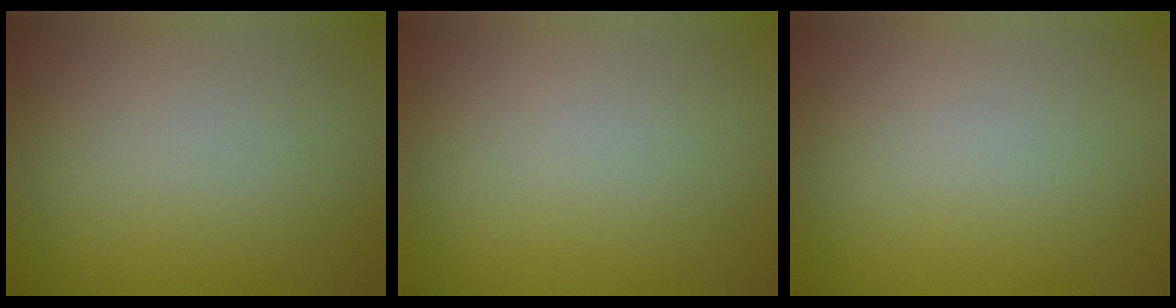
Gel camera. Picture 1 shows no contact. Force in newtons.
{"total": 0.0}
{"total": 0.0}